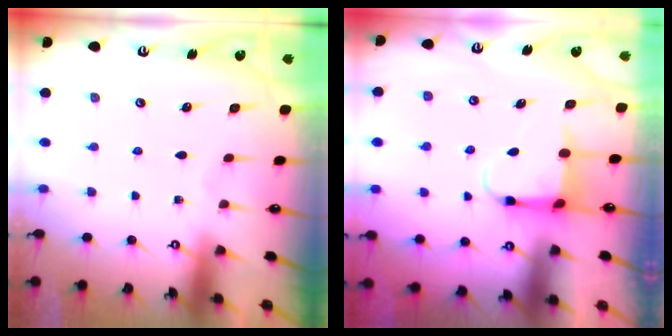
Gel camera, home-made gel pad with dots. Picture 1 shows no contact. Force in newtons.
{"total": 4.0, "press": 3.9, "slide": 0.4}